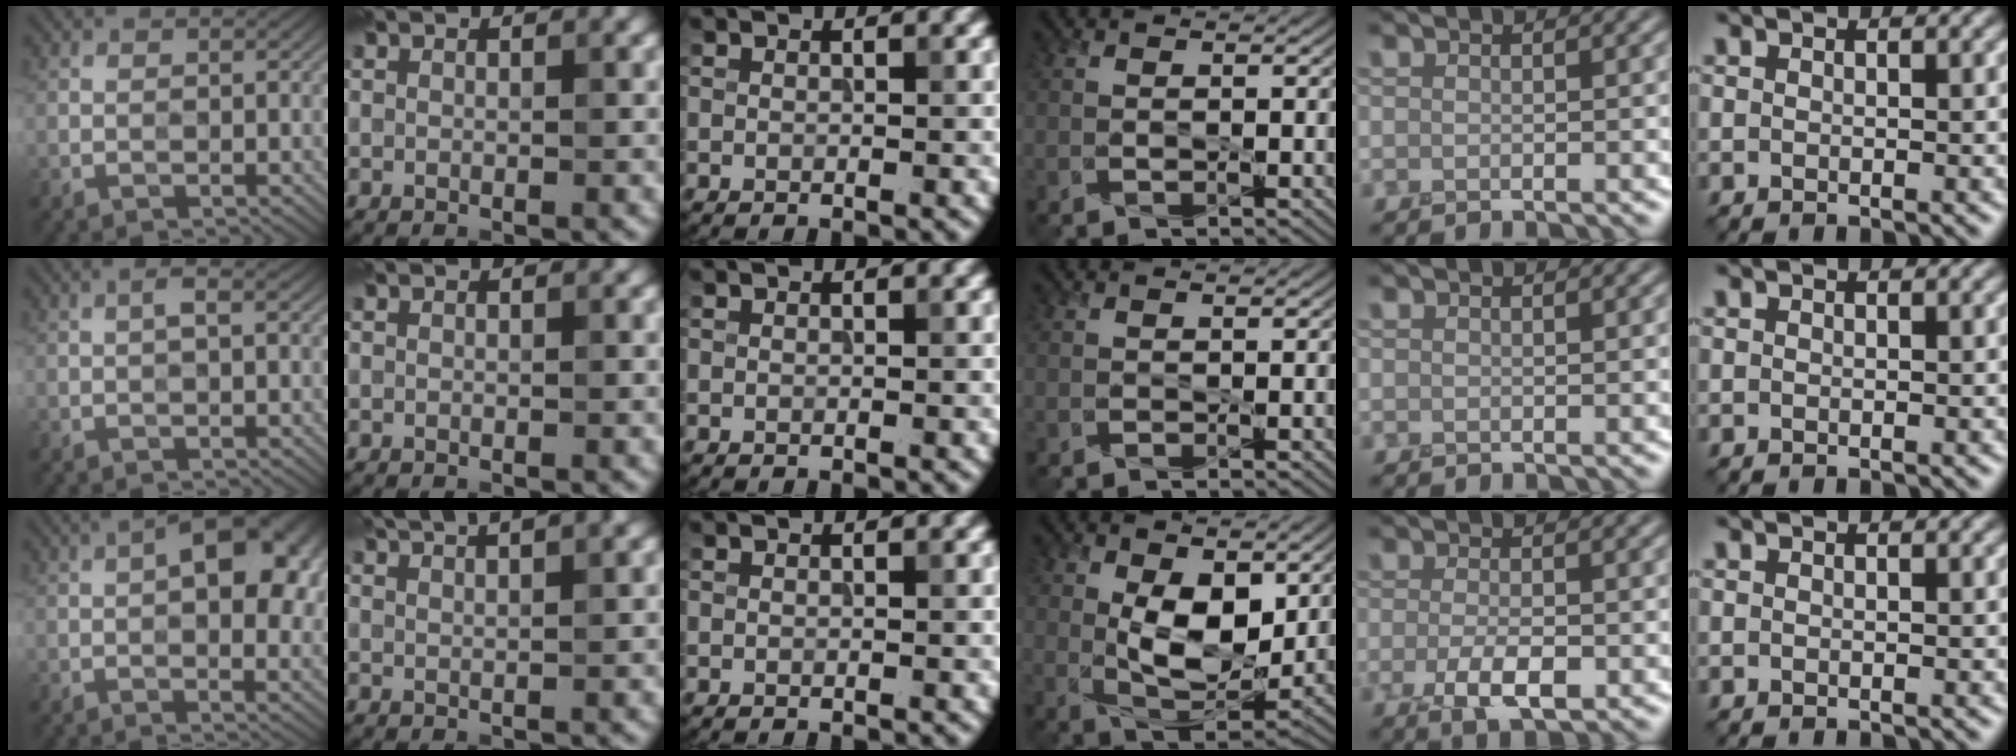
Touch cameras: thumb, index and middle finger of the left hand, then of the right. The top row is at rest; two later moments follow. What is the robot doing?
{"motion": "peel", "object": "bandage"}